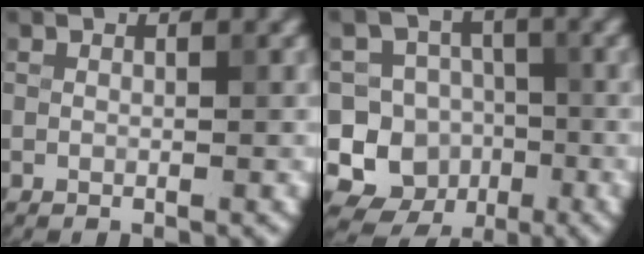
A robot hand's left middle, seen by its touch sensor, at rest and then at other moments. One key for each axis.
{"total": 9.5, "fx": -3.1, "fy": 8.7, "fz": 2.3, "tx": -0.028, "ty": 0.010, "tz": -0.070}